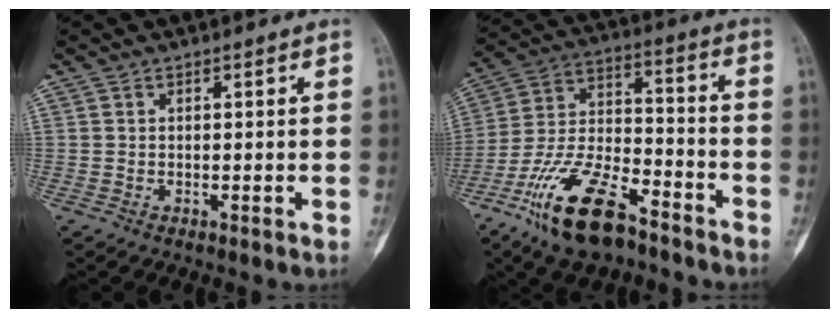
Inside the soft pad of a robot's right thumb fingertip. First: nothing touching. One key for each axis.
{"total": 17.6, "fx": -11.4, "fy": 7.1, "fz": 11.4, "tx": -0.214, "ty": 0.070, "tz": -0.210}